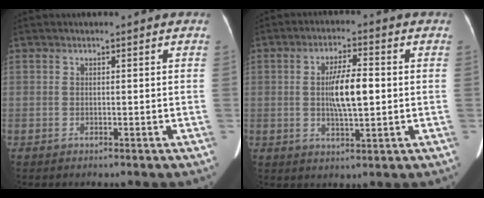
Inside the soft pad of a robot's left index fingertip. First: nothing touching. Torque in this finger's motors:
{"motor_torque": [1.31, -0.17, 0.63, 0.06]}